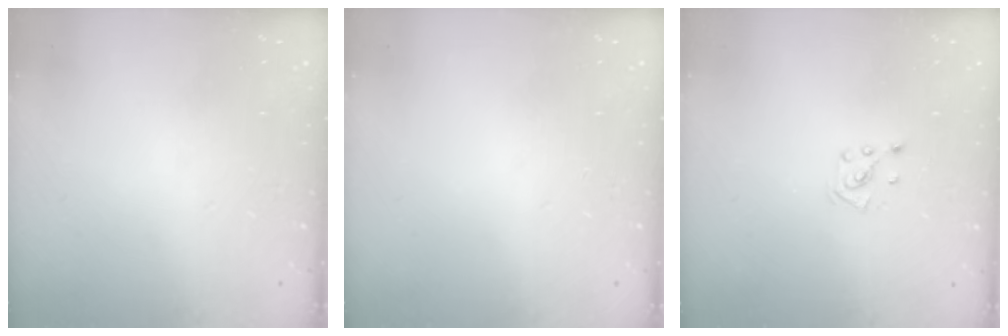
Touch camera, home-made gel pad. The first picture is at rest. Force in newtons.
{"total": 0.0}
{"total": 2.2, "press": 2.2, "slide": 0.3}